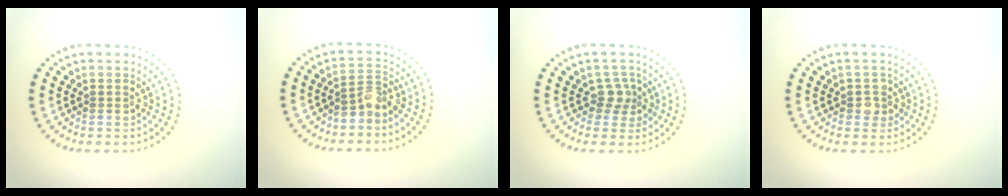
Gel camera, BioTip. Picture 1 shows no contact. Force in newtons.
{"total": 2.1, "press": 1.6, "slide": 1.4}
{"total": 1.9, "press": 1.4, "slide": 1.3}
{"total": 1.5, "press": 1.4, "slide": 0.7}